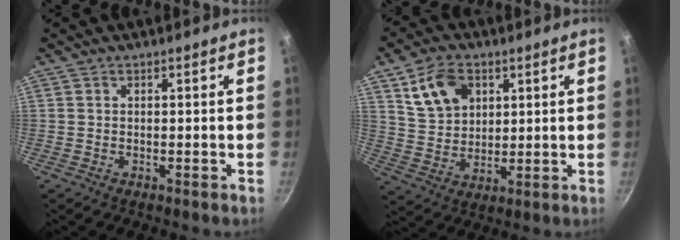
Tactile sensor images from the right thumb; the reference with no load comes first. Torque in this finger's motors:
{"motor_torque": [-0.82, 1.00, -0.03, 0.08, 0.27]}